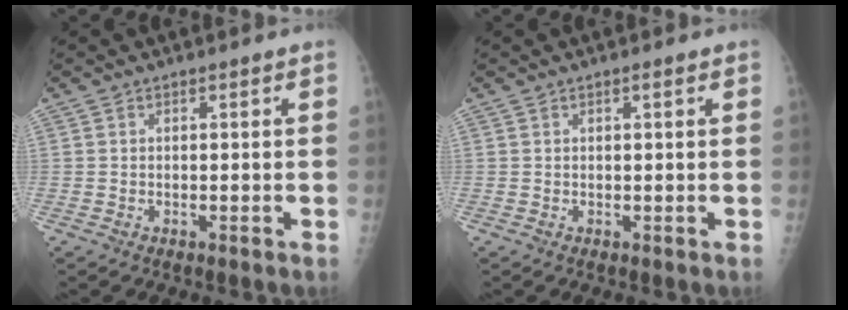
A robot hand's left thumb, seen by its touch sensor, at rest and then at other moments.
{"total": 0.9, "force": [0.4, 0.2, 0.8], "torque": [-0.014, 0.001, 0.006]}